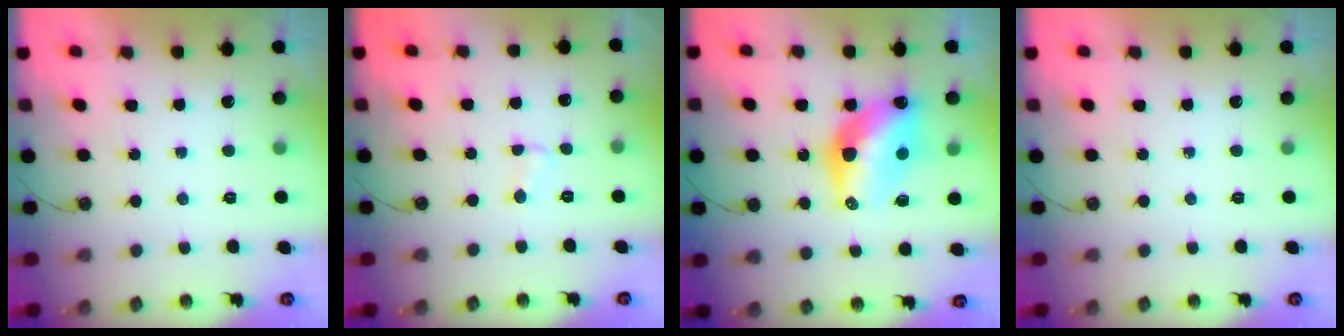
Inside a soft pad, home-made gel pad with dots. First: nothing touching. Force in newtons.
{"total": 2.1, "press": 2.1, "slide": 0.2}
{"total": 13.3, "press": 13.3, "slide": 0.9}
{"total": 0.0}